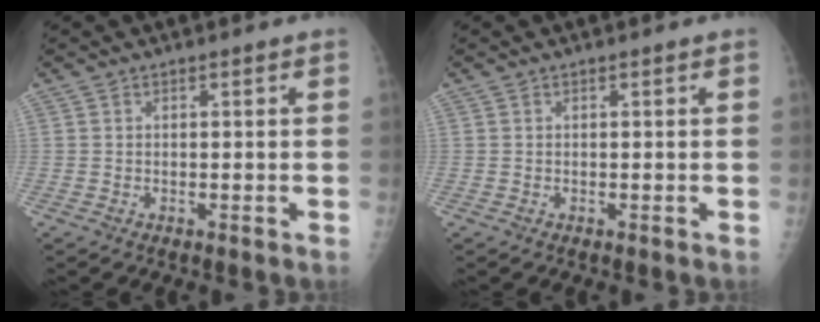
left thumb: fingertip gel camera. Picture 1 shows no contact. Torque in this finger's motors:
{"motor_torque": [-0.01, 0.01, -0.02, -0.02, 0.00]}